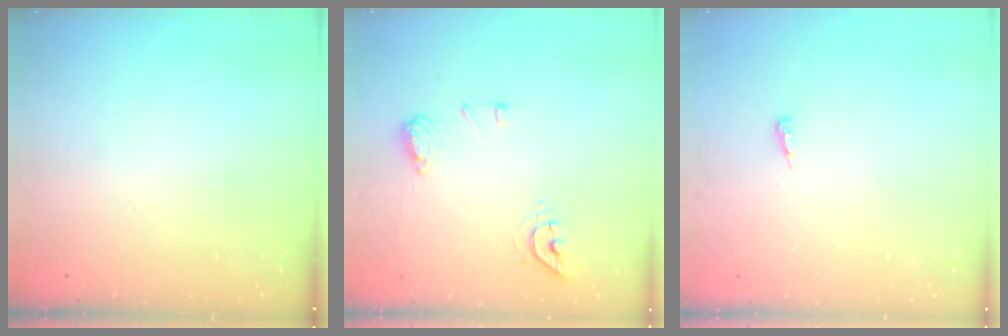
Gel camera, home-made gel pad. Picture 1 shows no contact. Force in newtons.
{"total": 9.0, "press": 8.9, "slide": 0.9}
{"total": 4.6, "press": 4.5, "slide": 0.9}